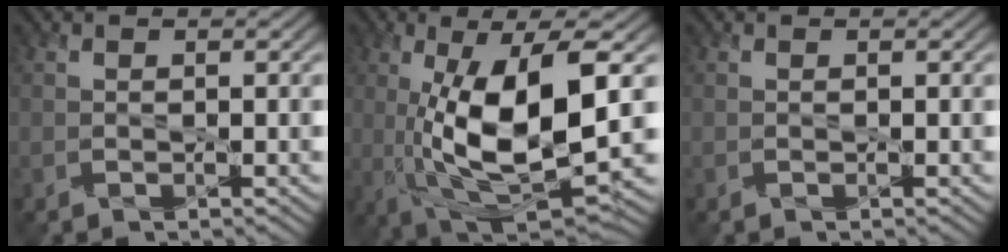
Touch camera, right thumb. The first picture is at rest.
{"total": 13.9, "force": [-0.1, 4.7, 13.1], "torque": [-0.252, -0.004, 0.001]}
{"total": 0.0}